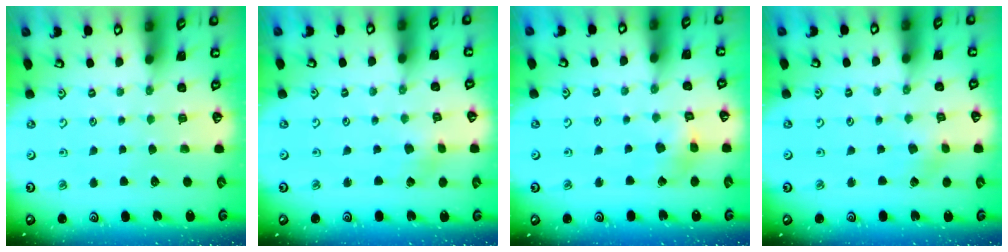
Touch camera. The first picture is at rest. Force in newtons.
{"total": 1.1, "press": 1.1, "slide": 0.2}
{"total": 4.7, "press": 4.7, "slide": 0.5}
{"total": 1.7, "press": 1.7, "slide": 0.3}